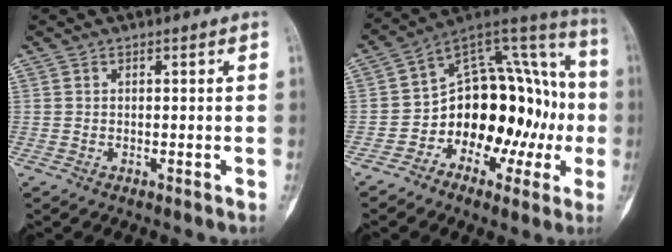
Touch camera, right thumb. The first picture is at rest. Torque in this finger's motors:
{"motor_torque": [0.24, 0.52, 1.09, -1.01, 0.09]}